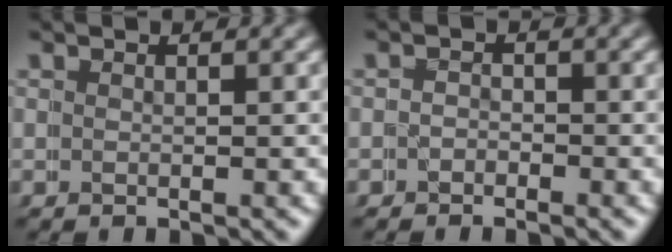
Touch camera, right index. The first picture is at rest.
{"total": 1.6, "force": [-0.7, 0.4, -1.4], "torque": [0.018, -0.005, -0.020]}